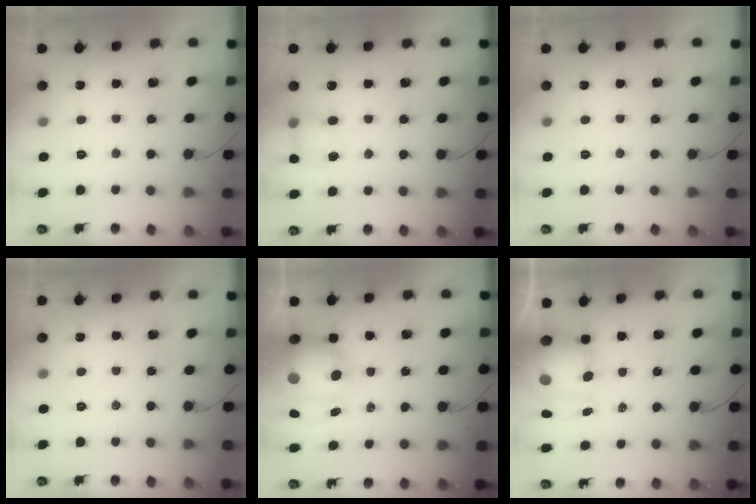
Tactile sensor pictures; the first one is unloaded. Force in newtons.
{"total": 4.3, "press": 4.3, "slide": 0.6}
{"total": 0.0}
{"total": 0.0}
{"total": 13.3, "press": 13.0, "slide": 2.7}
{"total": 11.7, "press": 11.4, "slide": 2.9}